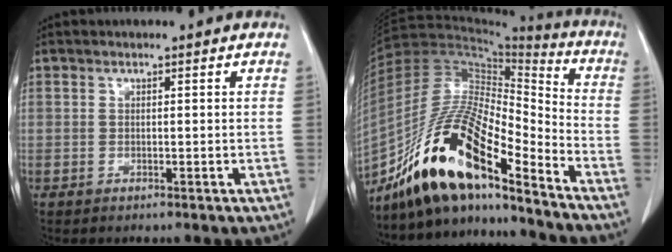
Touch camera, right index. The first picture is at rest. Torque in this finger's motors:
{"motor_torque": [1.16, -0.97, 1.05, 0.21]}